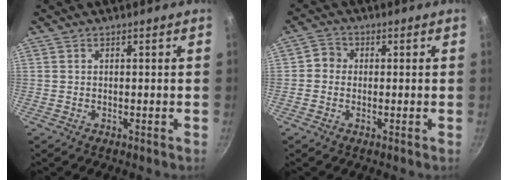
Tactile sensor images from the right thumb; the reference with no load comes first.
{"total": 2.7, "force": [-0.3, 2.5, 0.9], "torque": [-0.003, 0.004, -0.016]}